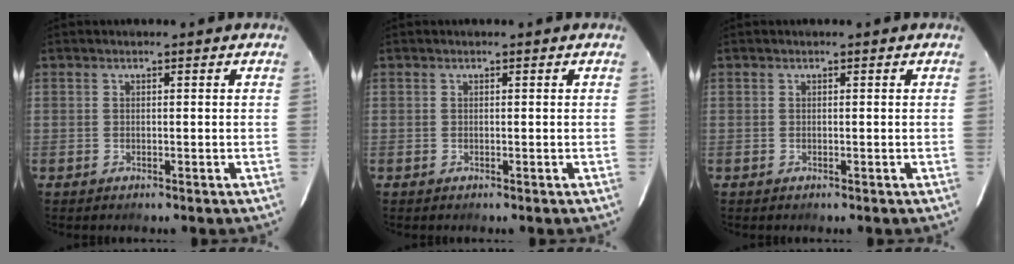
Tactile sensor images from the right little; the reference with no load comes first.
{"total": 0.0}
{"total": 0.0}